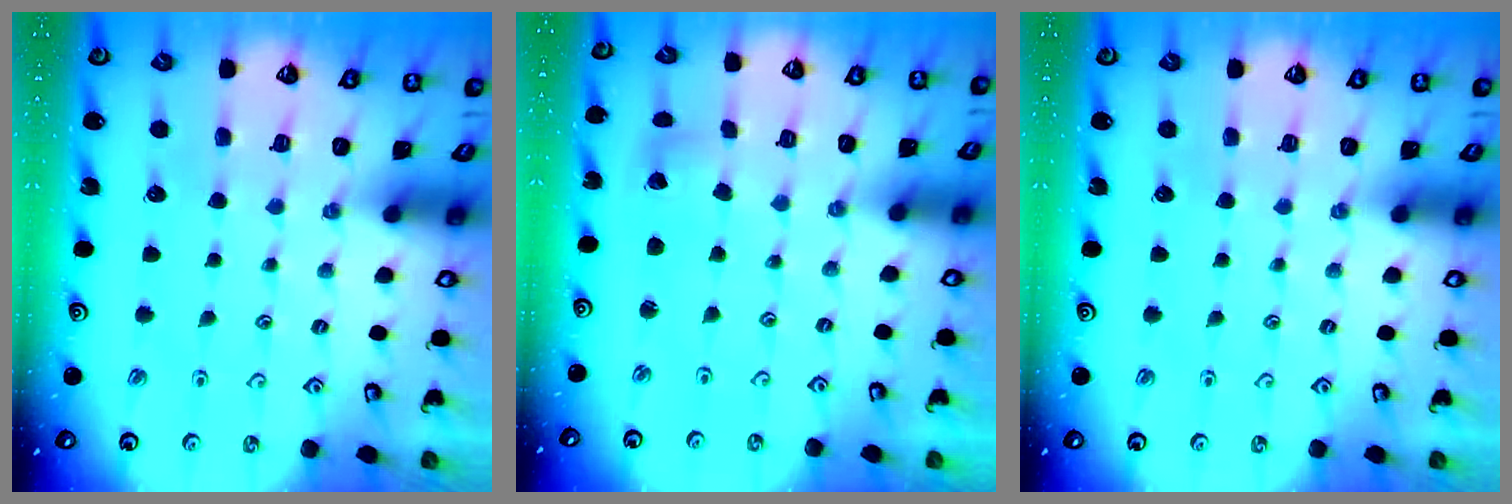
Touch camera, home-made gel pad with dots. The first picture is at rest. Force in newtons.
{"total": 2.6, "press": 2.6, "slide": 0.2}
{"total": 0.0}